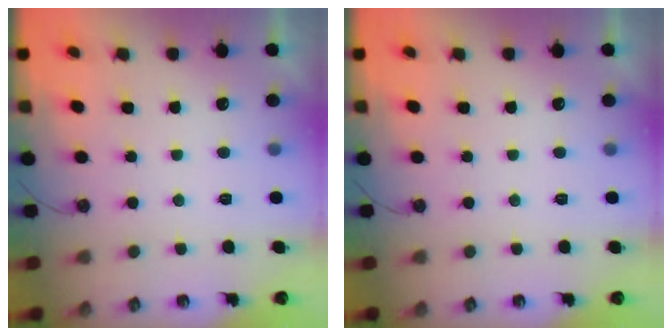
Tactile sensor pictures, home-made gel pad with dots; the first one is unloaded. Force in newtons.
{"total": 0.0}